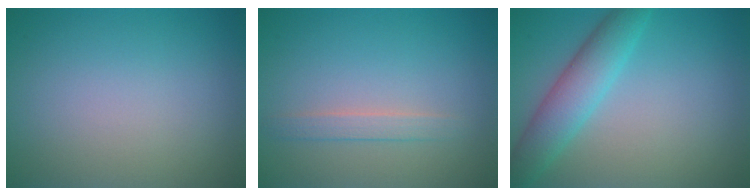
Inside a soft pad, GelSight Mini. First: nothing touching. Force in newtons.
{"total": 1.5, "press": 1.5, "slide": 0.1}
{"total": 4.5, "press": 4.5, "slide": 0.1}